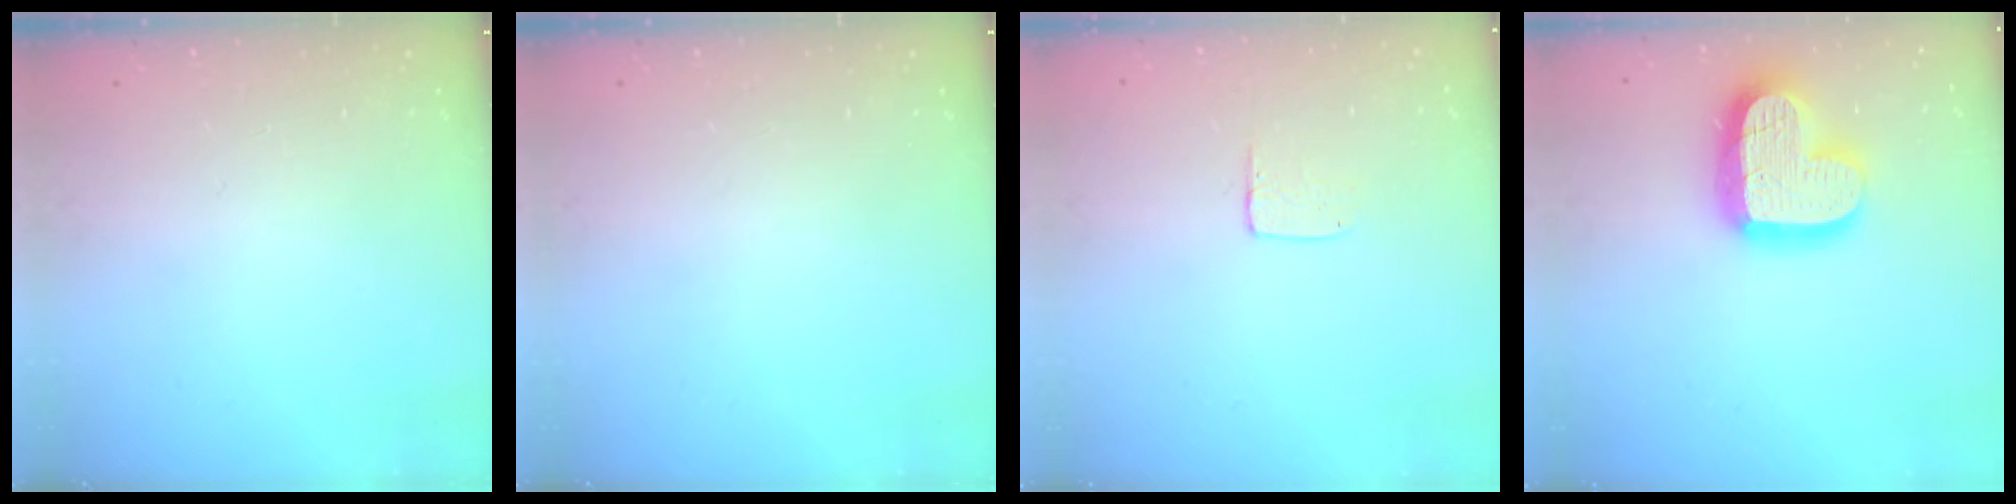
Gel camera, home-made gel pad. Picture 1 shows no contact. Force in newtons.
{"total": 0.0}
{"total": 5.8, "press": 5.8, "slide": 0.4}
{"total": 20.3, "press": 20.2, "slide": 1.7}